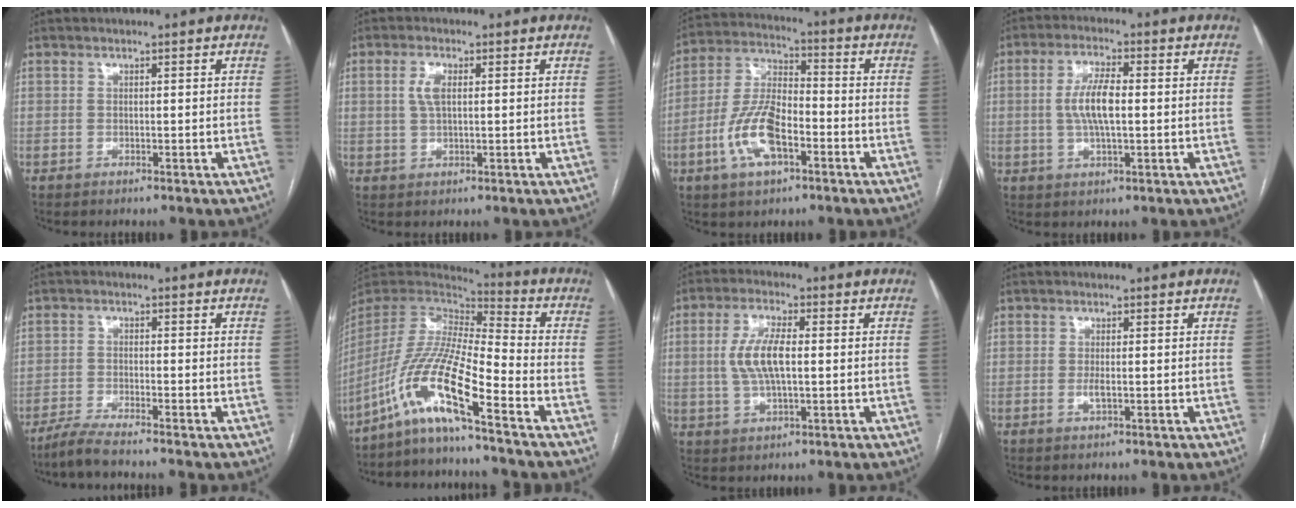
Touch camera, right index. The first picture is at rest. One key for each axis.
{"total": 3.2, "fx": 0.7, "fy": 1.2, "fz": 2.8, "tx": -0.062, "ty": 0.006, "tz": 0.016}
{"total": 11.8, "fx": -4.4, "fy": 4.8, "fz": 9.8, "tx": -0.213, "ty": 0.011, "tz": -0.082}
{"total": 6.8, "fx": 0.1, "fy": 1.8, "fz": 6.6, "tx": -0.134, "ty": 0.006, "tz": 0.002}
{"total": 4.7, "fx": -4.1, "fy": -0.6, "fz": 2.2, "tx": -0.044, "ty": -0.016, "tz": -0.081}
{"total": 13.7, "fx": -8.8, "fy": -0.8, "fz": 10.5, "tx": -0.214, "ty": -0.013, "tz": -0.172}
{"total": 7.7, "fx": 0.5, "fy": 2.5, "fz": 7.2, "tx": -0.155, "ty": 0.008, "tz": 0.012}
{"total": 1.6, "fx": -0.3, "fy": 0.4, "fz": 1.5, "tx": -0.031, "ty": -0.003, "tz": -0.004}